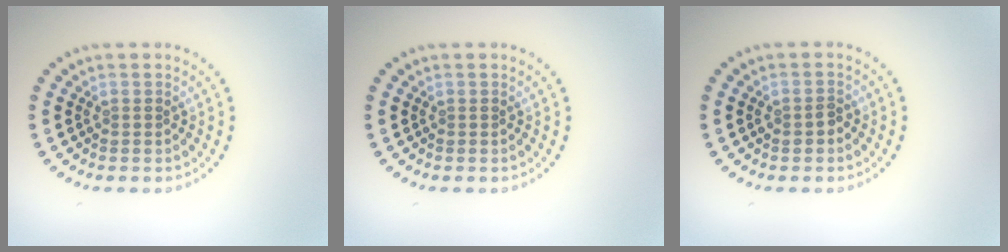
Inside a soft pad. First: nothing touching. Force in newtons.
{"total": 0.0}
{"total": 1.1, "press": 1.1, "slide": 0.2}